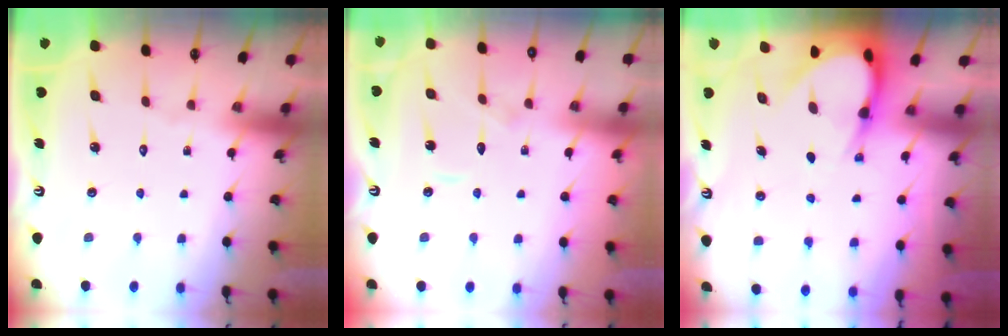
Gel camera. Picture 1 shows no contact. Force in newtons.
{"total": 6.1, "press": 6.0, "slide": 0.7}
{"total": 6.3, "press": 6.3, "slide": 0.5}